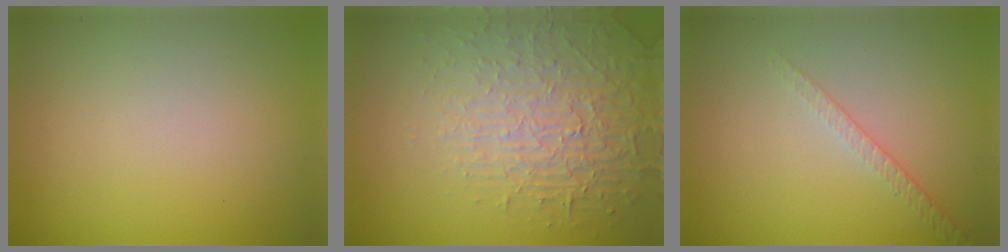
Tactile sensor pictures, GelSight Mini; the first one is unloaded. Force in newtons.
{"total": 4.0, "press": 3.9, "slide": 1.1}
{"total": 1.4, "press": 0.8, "slide": 1.1}